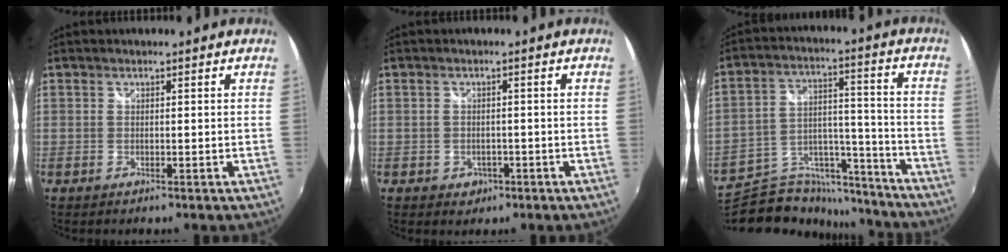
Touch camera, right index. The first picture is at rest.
{"total": 3.0, "force": [-1.2, 2.5, 1.0], "torque": [-0.024, 0.001, -0.011]}
{"total": 20.4, "force": [-17.6, 8.5, 5.9], "torque": [-0.117, 0.050, -0.260]}